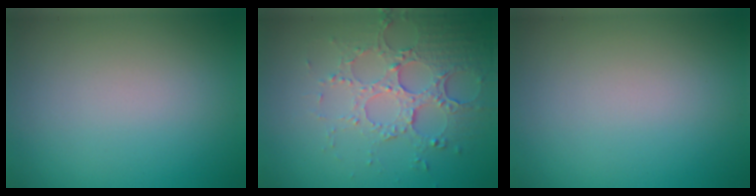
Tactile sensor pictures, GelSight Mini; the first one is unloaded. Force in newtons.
{"total": 5.3, "press": 3.9, "slide": 3.6}
{"total": 0.0}